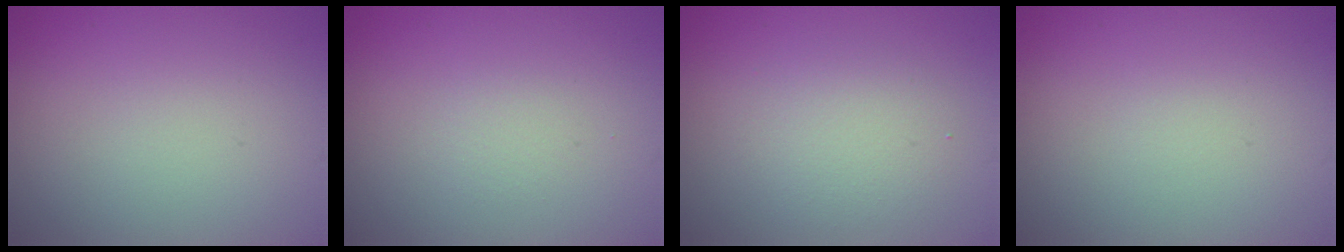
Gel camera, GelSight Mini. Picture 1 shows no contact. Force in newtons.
{"total": 0.8, "press": 0.7, "slide": 0.1}
{"total": 2.8, "press": 2.8, "slide": 0.1}
{"total": 0.0}